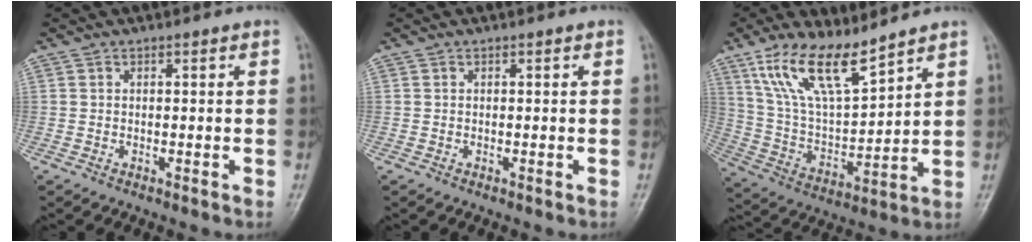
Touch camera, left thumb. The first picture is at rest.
{"total": 0.0}
{"total": 14.5, "force": [10.3, 4.5, 9.2], "torque": [-0.155, -0.051, 0.213]}